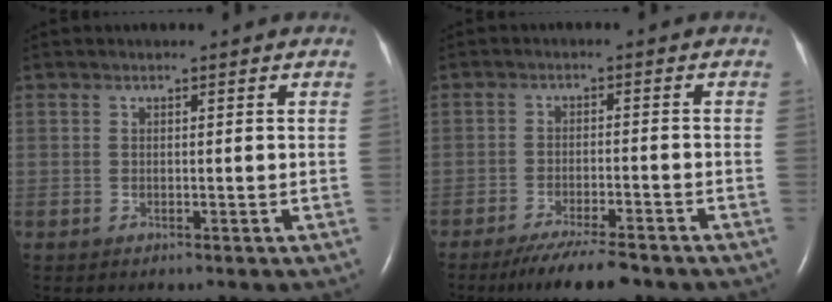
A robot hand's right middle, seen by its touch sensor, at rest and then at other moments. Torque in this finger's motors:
{"motor_torque": [0.31, -0.30, 0.13, 0.07]}